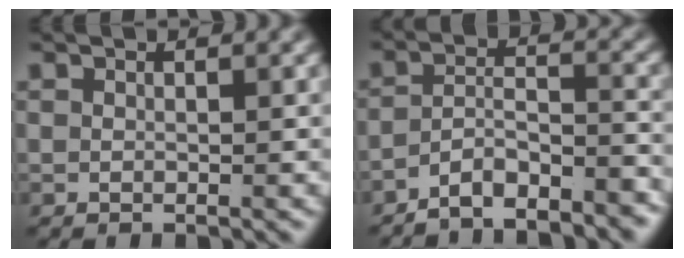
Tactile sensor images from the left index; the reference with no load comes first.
{"total": 7.0, "force": [-5.9, 2.8, 2.4], "torque": [-0.051, -0.025, -0.096]}